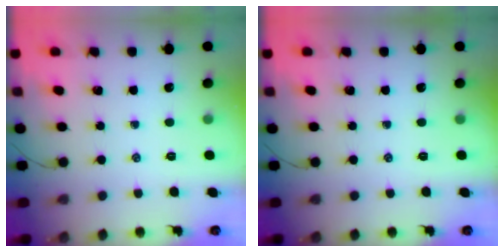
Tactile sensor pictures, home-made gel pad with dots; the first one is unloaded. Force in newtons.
{"total": 0.0}